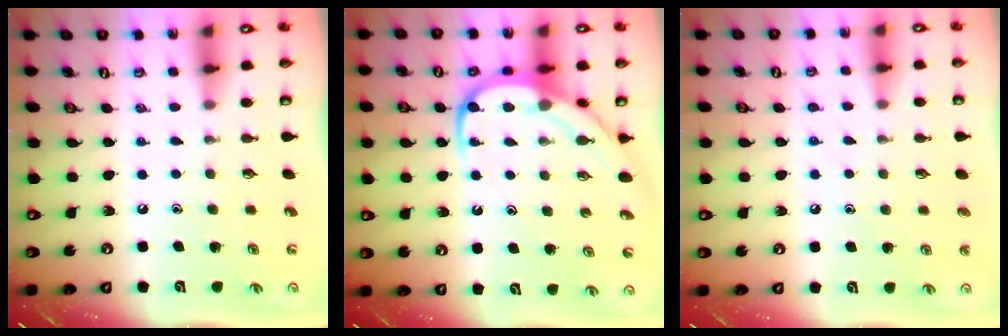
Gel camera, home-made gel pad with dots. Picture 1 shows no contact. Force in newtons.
{"total": 10.9, "press": 10.9, "slide": 1.2}
{"total": 4.4, "press": 4.3, "slide": 0.5}